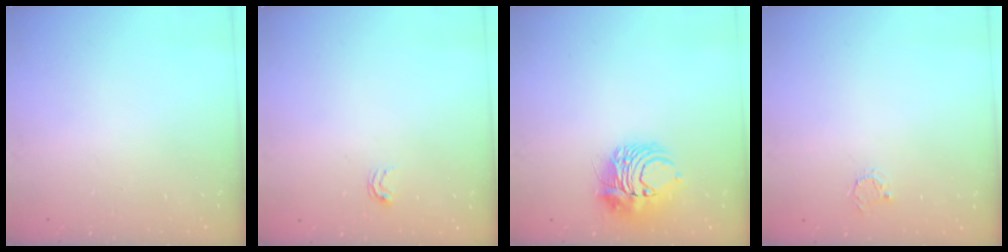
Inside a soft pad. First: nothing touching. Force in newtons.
{"total": 2.9, "press": 2.8, "slide": 0.4}
{"total": 9.1, "press": 9.1, "slide": 0.5}
{"total": 2.3, "press": 2.3, "slide": 0.3}